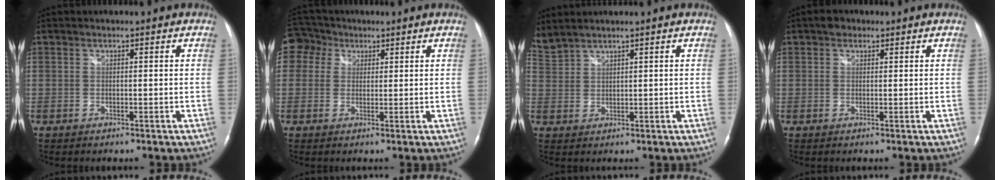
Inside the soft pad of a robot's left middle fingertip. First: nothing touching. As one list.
[{"total": 5.4, "force": [2.3, 4.8, 0.8], "torque": [-0.022, 0.026, 0.045]}, {"total": 3.6, "force": [3.5, 0.1, 0.7], "torque": [-0.033, 0.019, 0.084]}, {"total": 1.6, "force": [1.0, 1.1, 0.5], "torque": [-0.011, 0.009, 0.014]}]